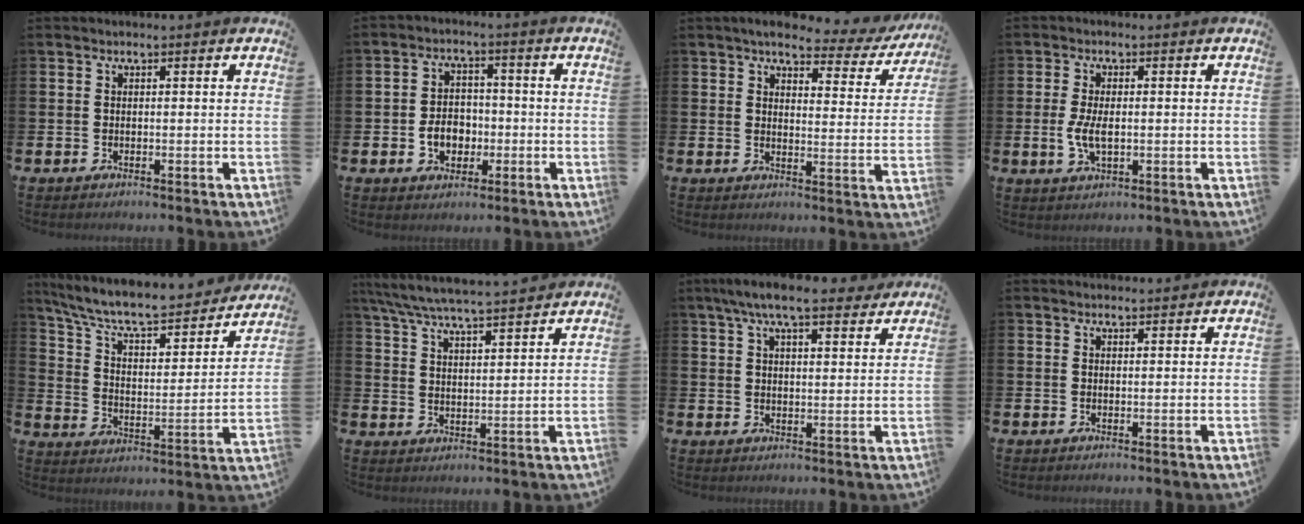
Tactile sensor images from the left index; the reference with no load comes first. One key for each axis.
{"total": 4.8, "fx": -1.2, "fy": 3.7, "fz": 2.8, "tx": -0.041, "ty": 0.000, "tz": -0.029}
{"total": 4.6, "fx": 4.0, "fy": 1.5, "fz": 1.6, "tx": -0.033, "ty": -0.028, "tz": 0.061}
{"total": 3.9, "fx": -0.1, "fy": 1.9, "fz": 3.4, "tx": -0.071, "ty": 0.002, "tz": -0.006}
{"total": 8.4, "fx": 7.4, "fy": 2.0, "fz": 3.3, "tx": -0.094, "ty": -0.056, "tz": 0.121}
{"total": 6.3, "fx": 6.0, "fy": 0.3, "fz": 1.9, "tx": -0.060, "ty": -0.037, "tz": 0.106}
{"total": 7.4, "fx": 6.5, "fy": 1.4, "fz": 3.3, "tx": -0.065, "ty": -0.023, "tz": 0.115}
{"total": 1.1, "fx": 1.1, "fy": 0.2, "fz": 0.0, "tx": 0.009, "ty": -0.005, "tz": 0.018}